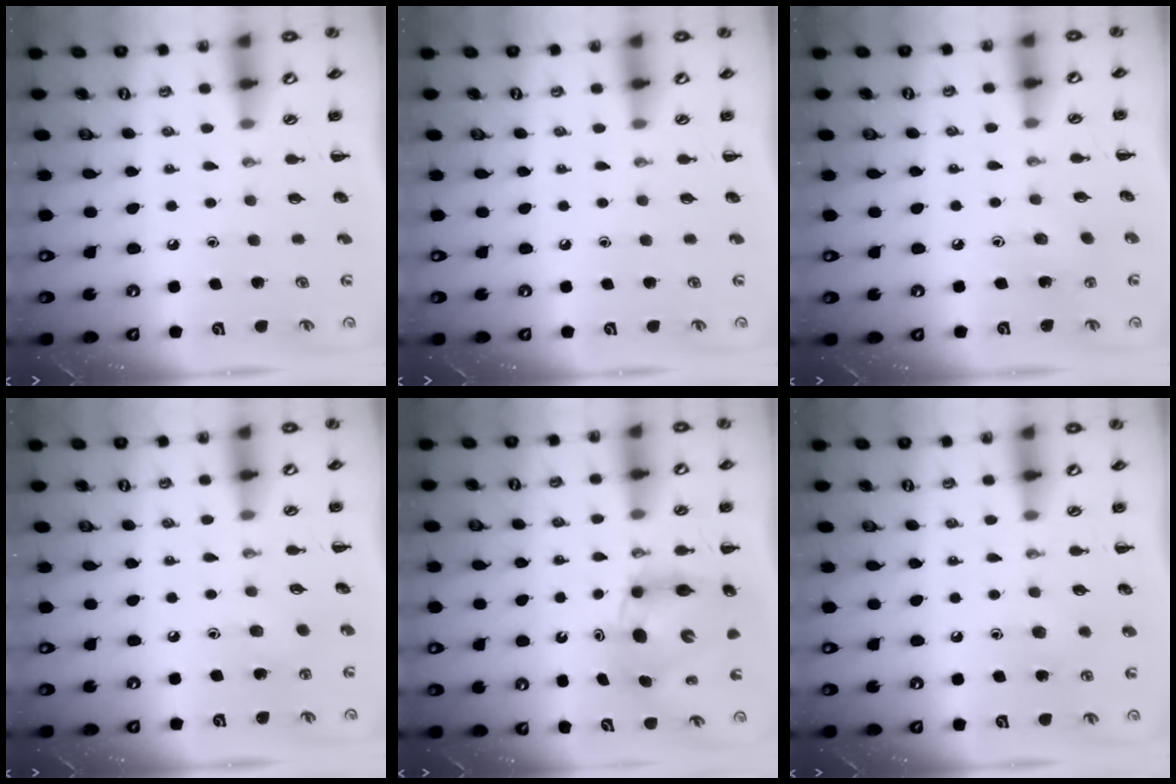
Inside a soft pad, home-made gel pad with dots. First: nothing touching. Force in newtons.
{"total": 0.0}
{"total": 2.8, "press": 2.7, "slide": 0.8}
{"total": 5.1, "press": 5.0, "slide": 1.2}
{"total": 8.3, "press": 8.0, "slide": 2.3}
{"total": 4.9, "press": 4.6, "slide": 1.5}